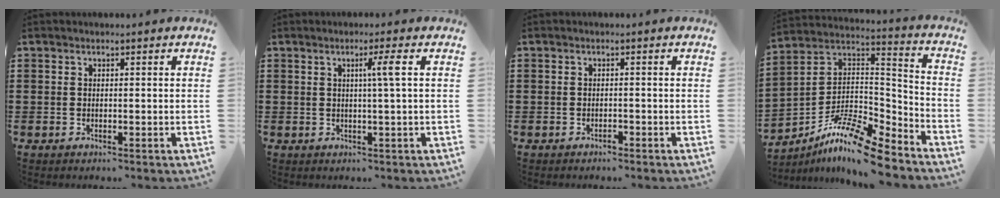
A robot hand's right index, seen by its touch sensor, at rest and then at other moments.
{"total": 3.3, "force": [0.7, -0.5, 3.2], "torque": [-0.051, -0.008, 0.004]}
{"total": 0.8, "force": [-0.7, 0.2, 0.3], "torque": [-0.010, -0.002, -0.014]}
{"total": 12.3, "force": [-10.0, 2.3, 6.7], "torque": [-0.133, 0.016, -0.197]}